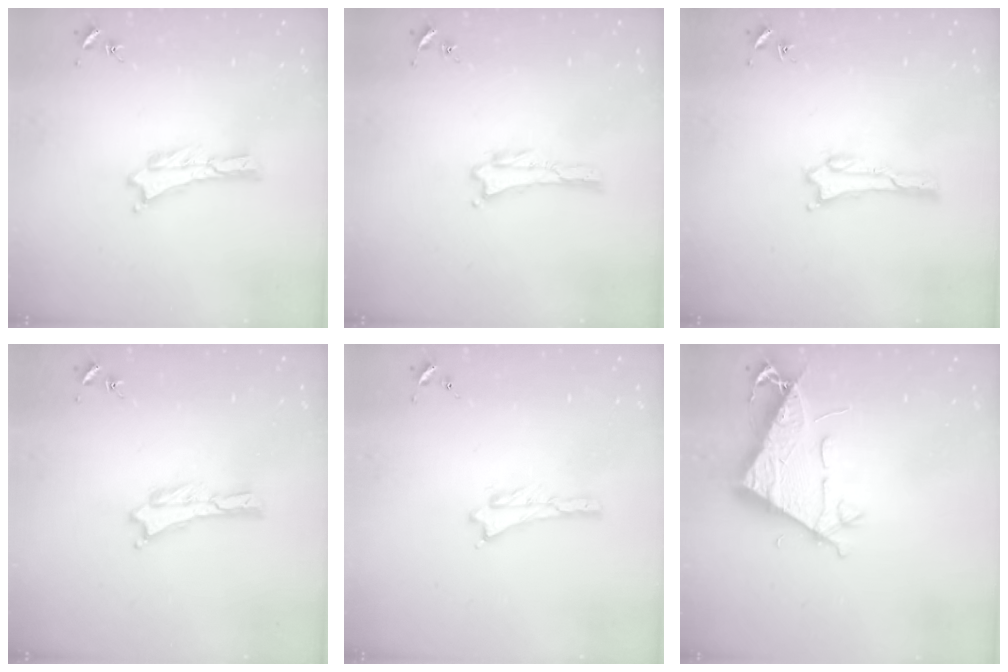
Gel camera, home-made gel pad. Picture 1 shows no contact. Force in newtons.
{"total": 0.0}
{"total": 0.8, "press": 0.8, "slide": 0.2}
{"total": 0.0}
{"total": 0.0}
{"total": 8.2, "press": 8.1, "slide": 1.2}